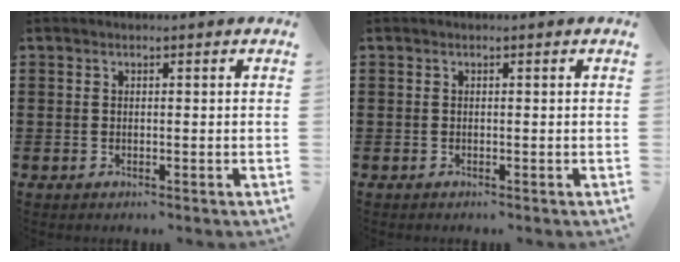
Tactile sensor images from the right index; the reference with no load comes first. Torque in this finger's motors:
{"motor_torque": [0.19, -0.19, 0.00, 0.02]}